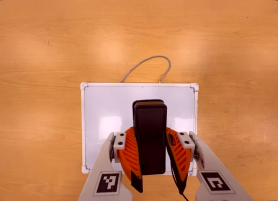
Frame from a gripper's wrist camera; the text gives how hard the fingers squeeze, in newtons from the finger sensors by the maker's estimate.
{"total": 7.2, "left": 6.5, "right": 7.9}